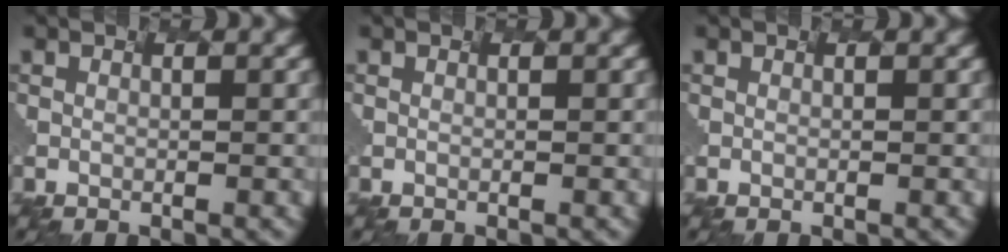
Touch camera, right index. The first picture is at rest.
{"total": 0.0}
{"total": 0.0}